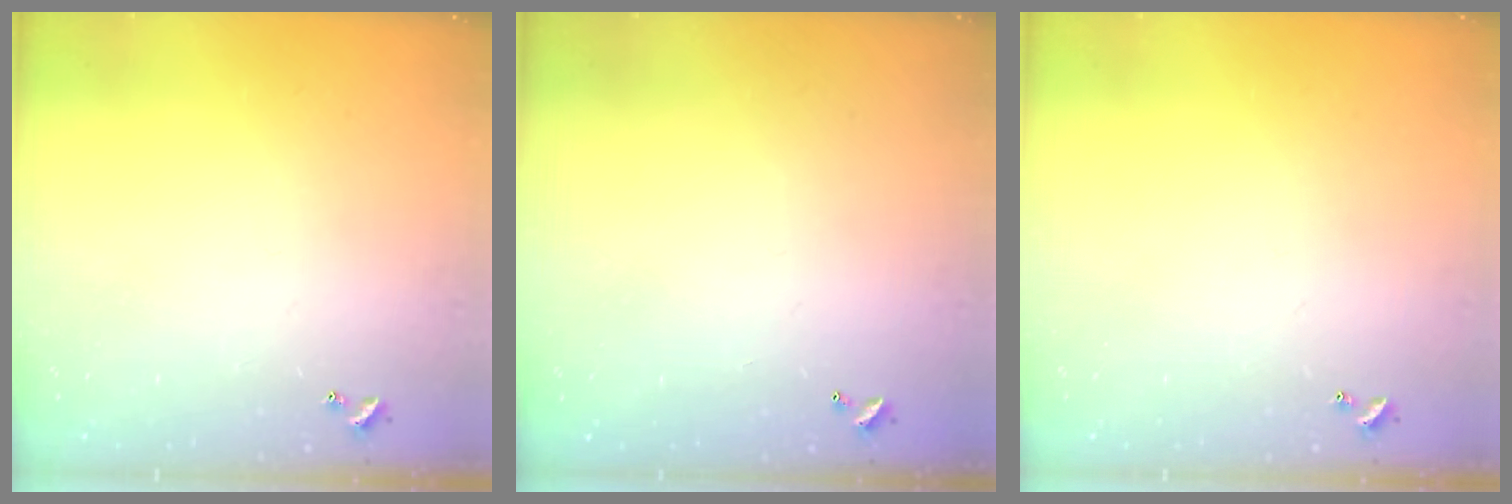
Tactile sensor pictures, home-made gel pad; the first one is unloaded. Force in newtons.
{"total": 2.9, "press": 2.9, "slide": 0.1}
{"total": 0.0}